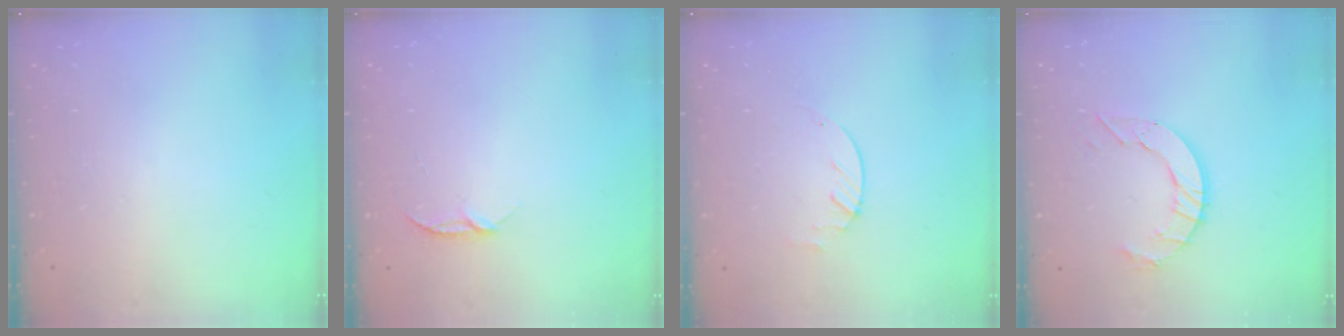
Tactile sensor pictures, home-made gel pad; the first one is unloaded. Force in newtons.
{"total": 4.0, "press": 4.0, "slide": 0.4}
{"total": 1.9, "press": 1.9, "slide": 0.3}
{"total": 9.0, "press": 8.9, "slide": 0.8}